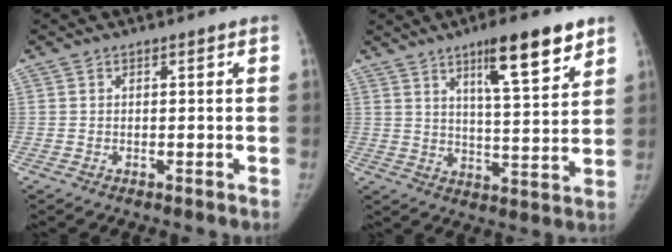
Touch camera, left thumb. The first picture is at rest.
{"total": 13.6, "force": [8.4, 2.9, 10.4], "torque": [-0.139, -0.041, 0.131]}